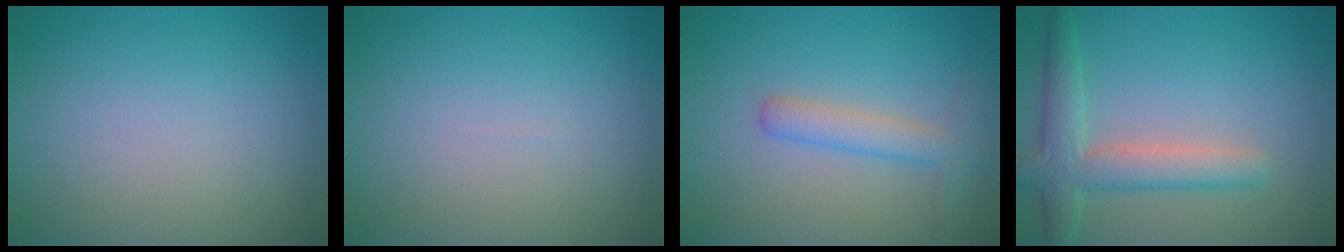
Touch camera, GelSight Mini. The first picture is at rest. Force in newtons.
{"total": 0.0}
{"total": 2.7, "press": 2.7, "slide": 0.1}
{"total": 4.5, "press": 4.5, "slide": 0.3}